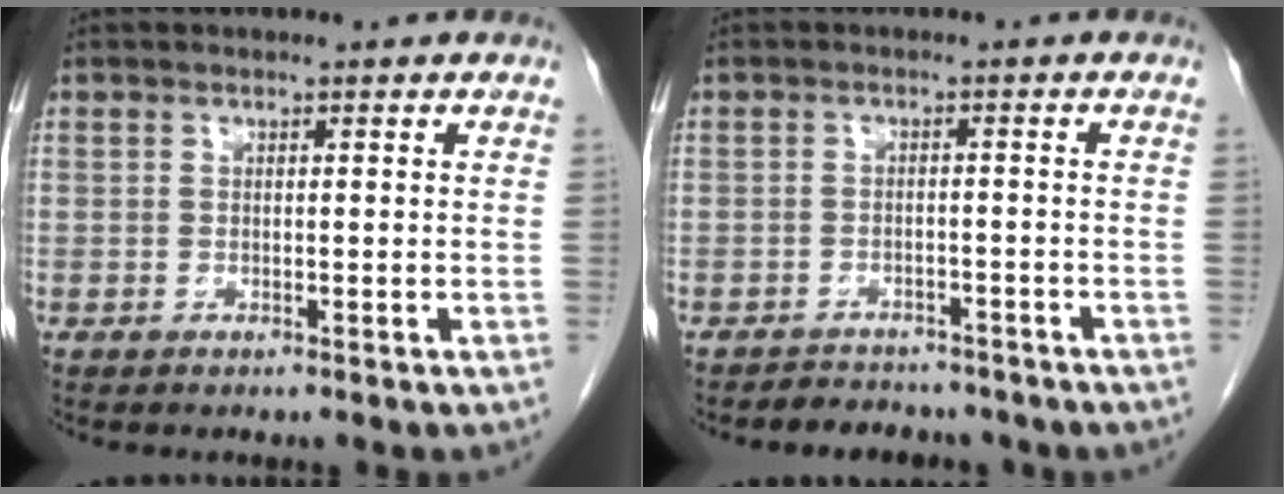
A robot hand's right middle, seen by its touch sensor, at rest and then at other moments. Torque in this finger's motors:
{"motor_torque": [0.11, -0.06, 0.00, 0.02]}